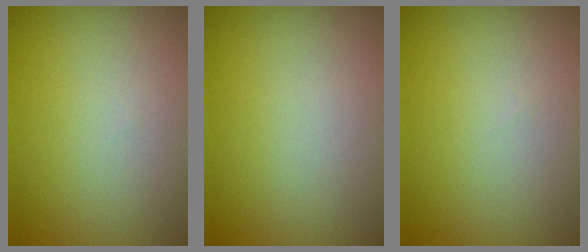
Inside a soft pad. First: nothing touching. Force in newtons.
{"total": 0.0}
{"total": 0.0}